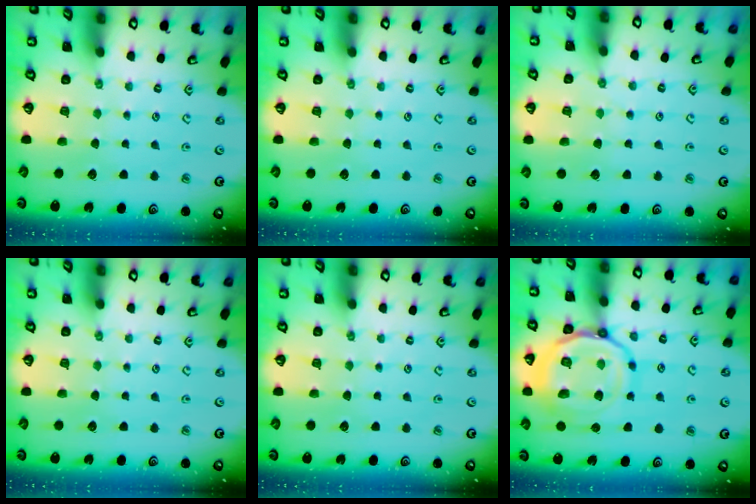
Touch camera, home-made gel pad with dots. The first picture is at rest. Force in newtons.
{"total": 0.0}
{"total": 2.9, "press": 2.9, "slide": 0.2}
{"total": 0.0}
{"total": 0.0}
{"total": 17.5, "press": 17.4, "slide": 1.6}